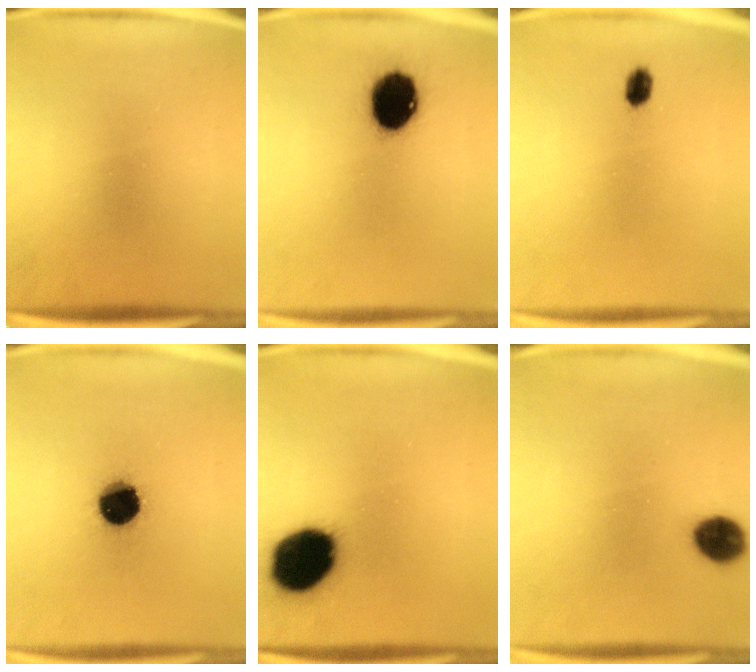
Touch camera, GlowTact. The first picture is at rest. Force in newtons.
{"total": 13.7}
{"total": 2.4}
{"total": 13.6}
{"total": 19.4}
{"total": 8.3}